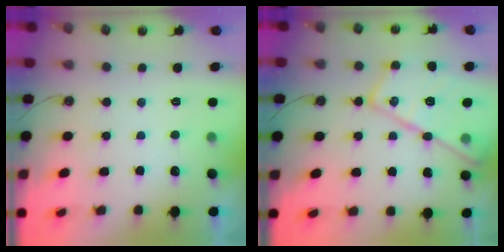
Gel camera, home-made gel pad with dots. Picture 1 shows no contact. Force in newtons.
{"total": 21.1, "press": 21.0, "slide": 1.7}